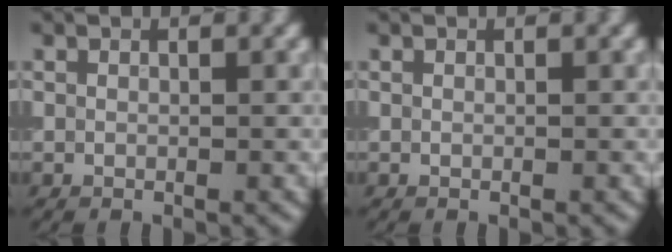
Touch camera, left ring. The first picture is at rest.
{"total": 0.0}